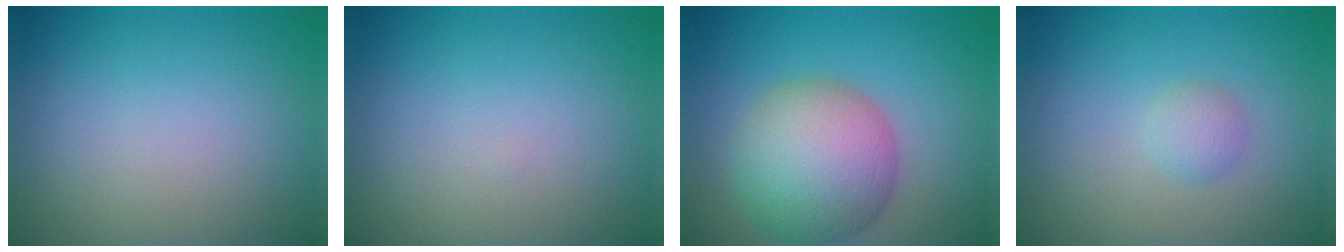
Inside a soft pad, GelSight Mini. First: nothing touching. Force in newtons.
{"total": 0.0}
{"total": 8.8, "press": 8.8, "slide": 0.4}
{"total": 1.4, "press": 1.4, "slide": 0.1}